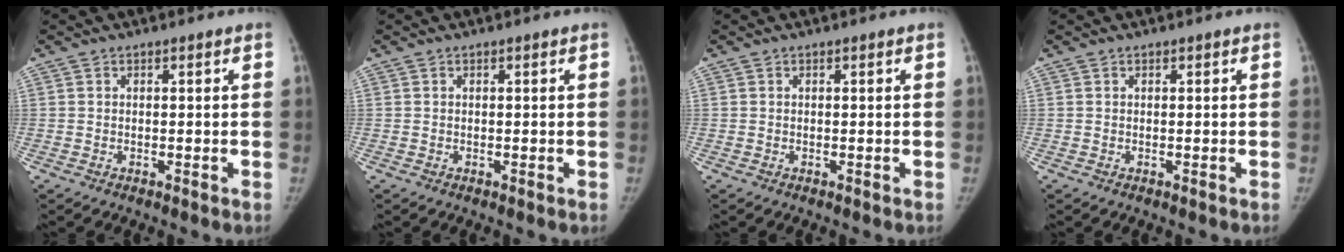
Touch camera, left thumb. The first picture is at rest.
{"total": 0.0}
{"total": 0.0}
{"total": 0.0}